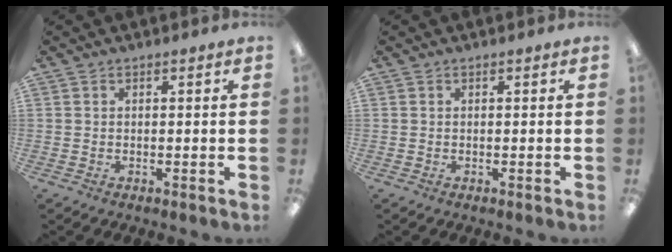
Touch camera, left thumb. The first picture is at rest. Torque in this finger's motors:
{"motor_torque": [0.00, 0.00, -0.20, 0.12, 0.00]}